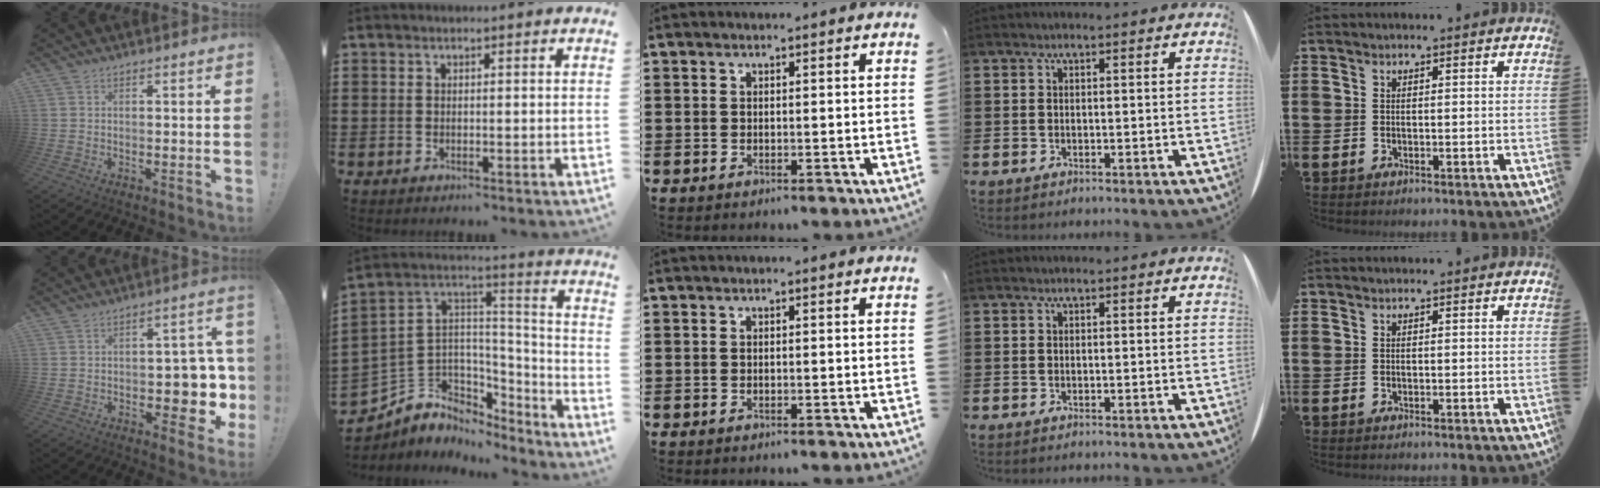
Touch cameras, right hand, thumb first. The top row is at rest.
{"thumb": {"total": 8.9, "force": [-2.4, 6.0, 6.1], "torque": [-0.063, 0.014, -0.033]}, "index": {"total": 6.1, "force": [-2.4, 5.6, 0.4], "torque": [-0.041, -0.013, -0.046]}}